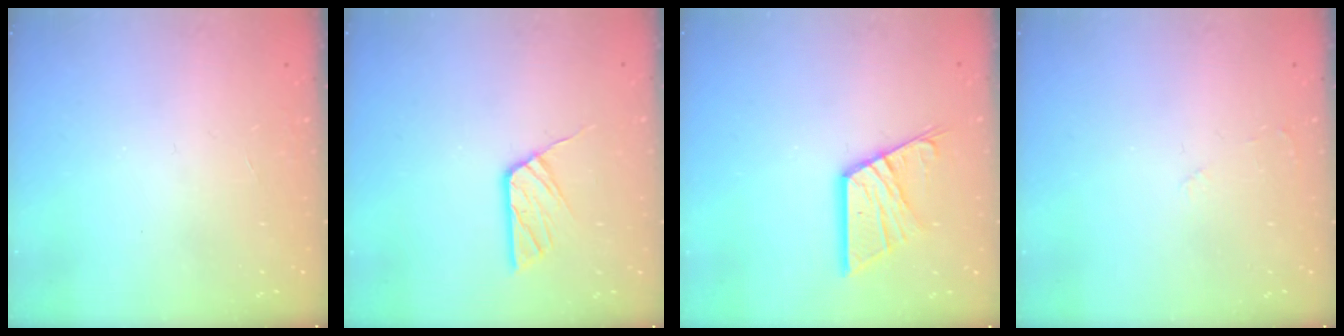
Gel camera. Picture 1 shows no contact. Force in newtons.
{"total": 7.4, "press": 7.3, "slide": 0.6}
{"total": 11.7, "press": 11.6, "slide": 0.6}
{"total": 2.5, "press": 2.5, "slide": 0.4}